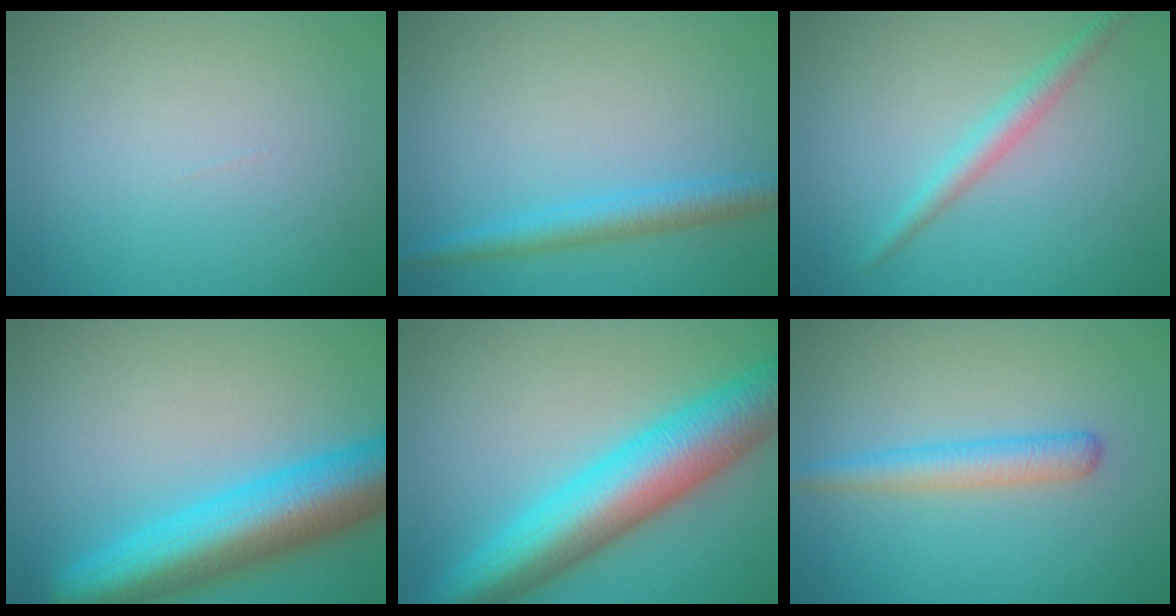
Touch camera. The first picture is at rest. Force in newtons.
{"total": 2.9, "press": 2.9, "slide": 0.1}
{"total": 2.2, "press": 2.2, "slide": 0.0}
{"total": 9.9, "press": 9.9, "slide": 0.4}
{"total": 10.3, "press": 10.3, "slide": 0.2}
{"total": 2.8, "press": 2.8, "slide": 0.1}